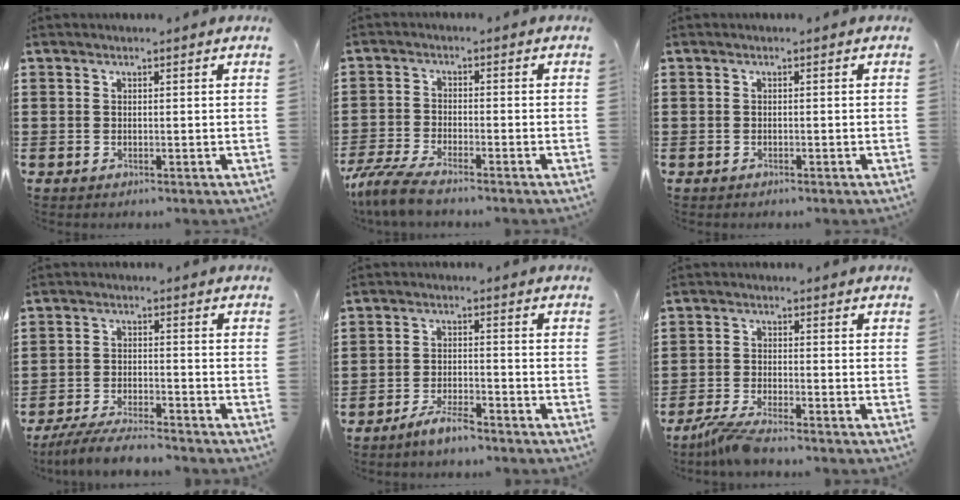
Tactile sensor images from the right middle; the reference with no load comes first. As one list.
[{"total": 5.1, "force": [-4.5, 0.7, 2.4], "torque": [-0.074, -0.013, -0.096]}, {"total": 0.6, "force": [-0.5, 0.3, 0.0], "torque": [-0.001, 0.002, -0.012]}, {"total": 5.3, "force": [-5.0, 0.4, 1.7], "torque": [-0.041, -0.006, -0.100]}, {"total": 3.9, "force": [-3.5, 0.6, 1.8], "torque": [-0.043, 0.002, -0.071]}, {"total": 4.0, "force": [-3.6, 0.0, 1.8], "torque": [-0.052, -0.013, -0.073]}]